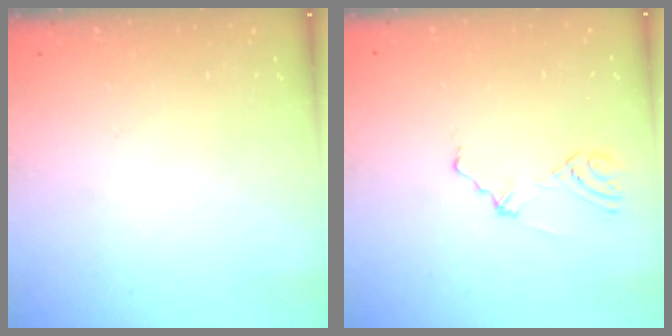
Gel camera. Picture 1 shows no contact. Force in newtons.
{"total": 2.1, "press": 1.1, "slide": 1.8}